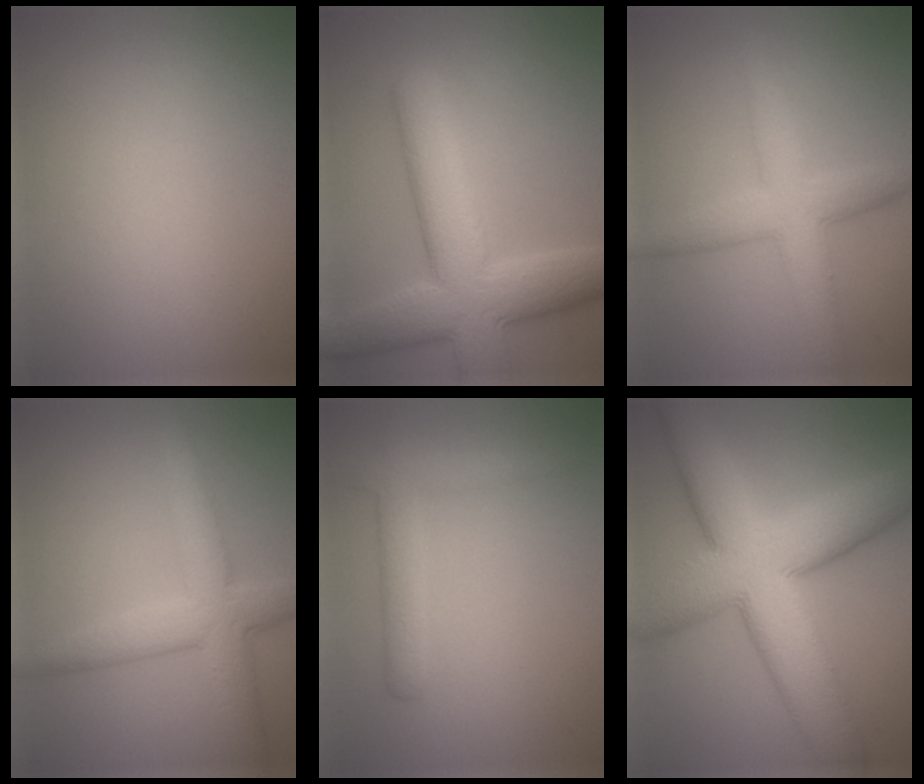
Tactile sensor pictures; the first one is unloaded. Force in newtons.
{"total": 10.1, "press": 10.1, "slide": 0.5}
{"total": 5.3, "press": 5.3, "slide": 0.0}
{"total": 5.5, "press": 5.5, "slide": 0.0}
{"total": 2.9, "press": 2.9, "slide": 0.2}
{"total": 13.2, "press": 13.2, "slide": 0.4}